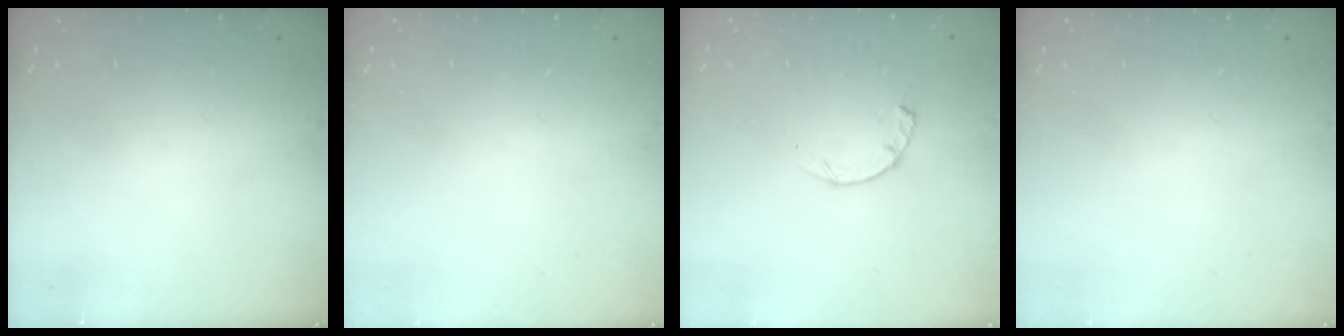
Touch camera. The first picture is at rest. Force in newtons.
{"total": 0.0}
{"total": 2.3, "press": 2.3, "slide": 0.4}
{"total": 0.0}